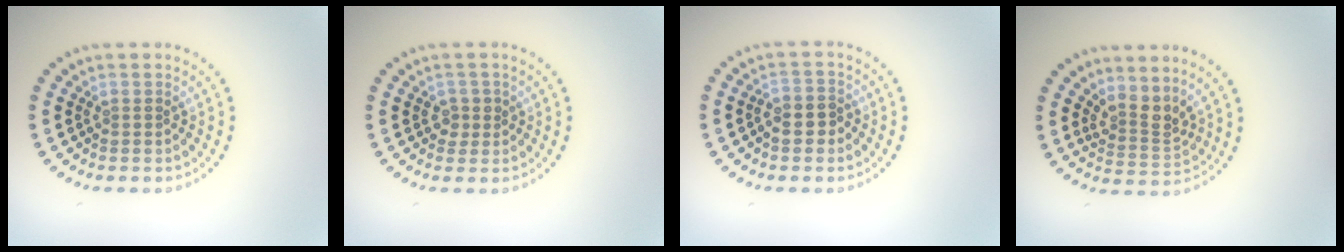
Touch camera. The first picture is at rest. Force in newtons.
{"total": 1.2, "press": 1.1, "slide": 0.4}
{"total": 2.3, "press": 2.2, "slide": 0.9}
{"total": 2.5, "press": 1.8, "slide": 1.7}